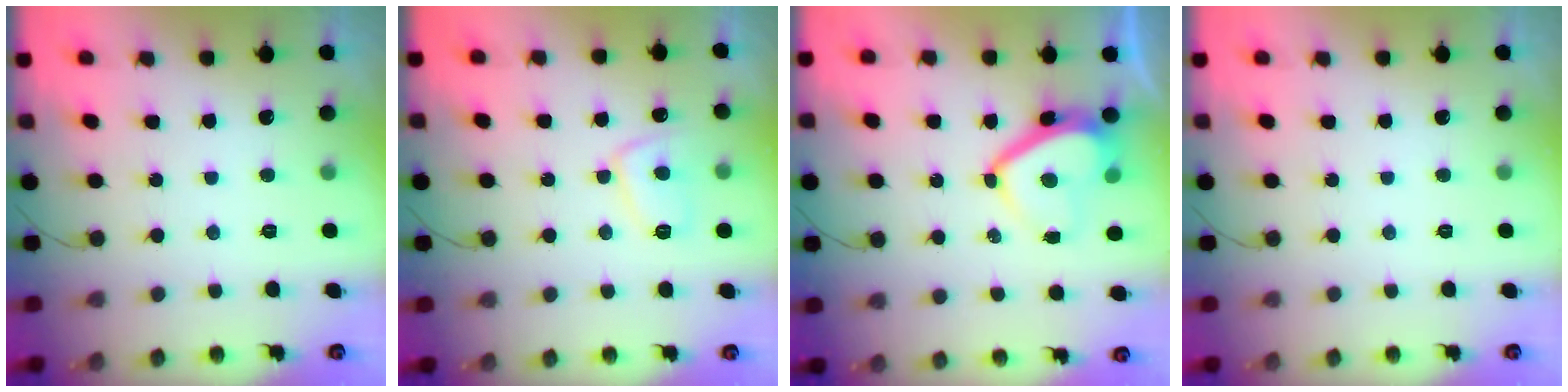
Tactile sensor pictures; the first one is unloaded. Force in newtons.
{"total": 8.2, "press": 8.2, "slide": 0.8}
{"total": 7.7, "press": 7.7, "slide": 0.7}
{"total": 0.0}